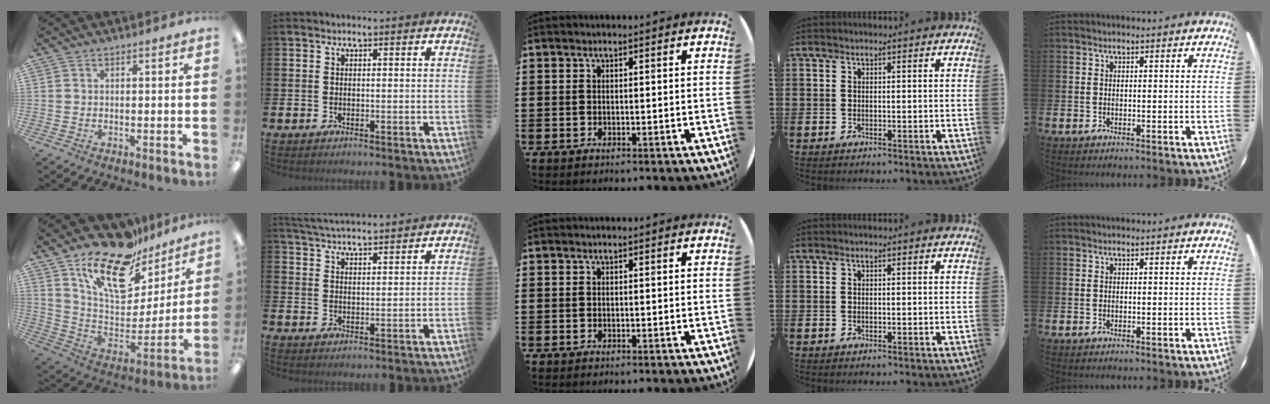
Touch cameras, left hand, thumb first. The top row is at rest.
{"thumb": {"total": 20.2, "force": [14.1, 9.6, 10.9], "torque": [-0.182, -0.095, 0.248]}, "index": {"total": 4.6, "force": [4.6, 0.1, 0.2], "torque": [-0.023, -0.027, 0.083]}}